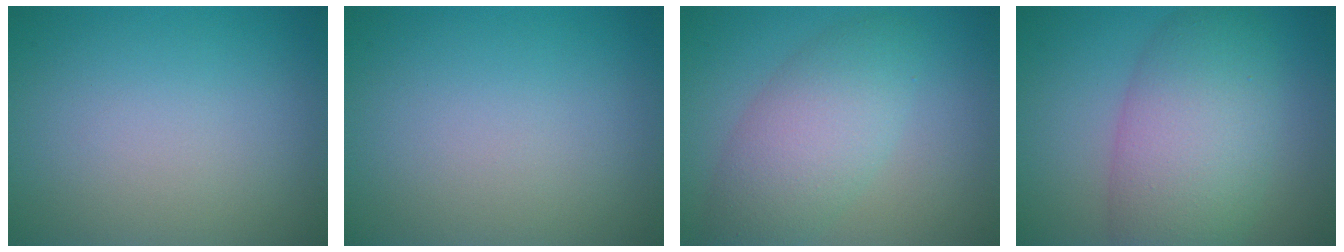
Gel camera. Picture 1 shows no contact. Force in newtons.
{"total": 0.0}
{"total": 5.2, "press": 5.2, "slide": 0.5}
{"total": 8.0, "press": 8.0, "slide": 0.3}